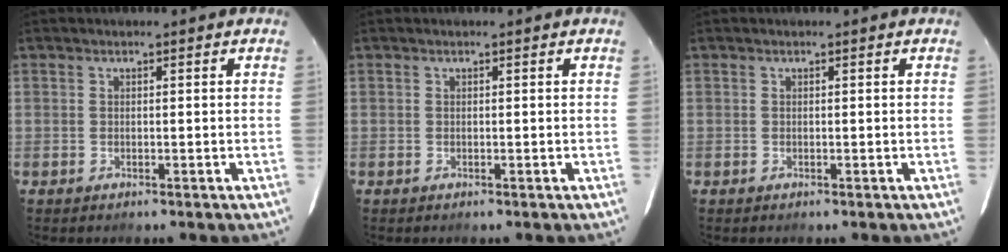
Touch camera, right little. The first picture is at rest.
{"total": 0.0}
{"total": 0.0}